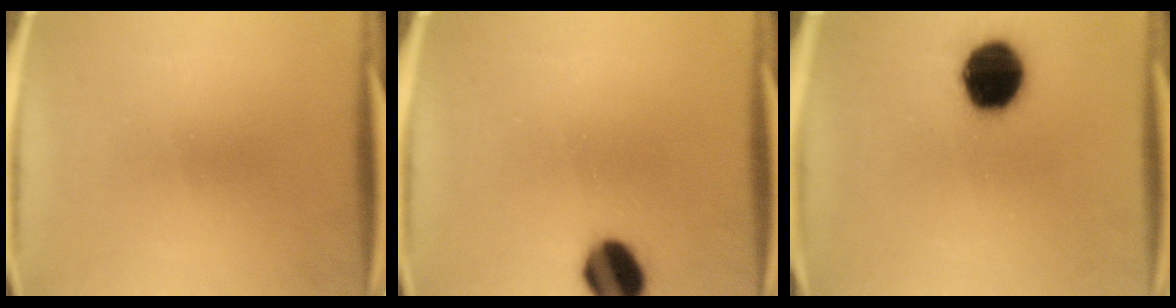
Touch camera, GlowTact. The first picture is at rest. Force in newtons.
{"total": 10.1}
{"total": 15.8}